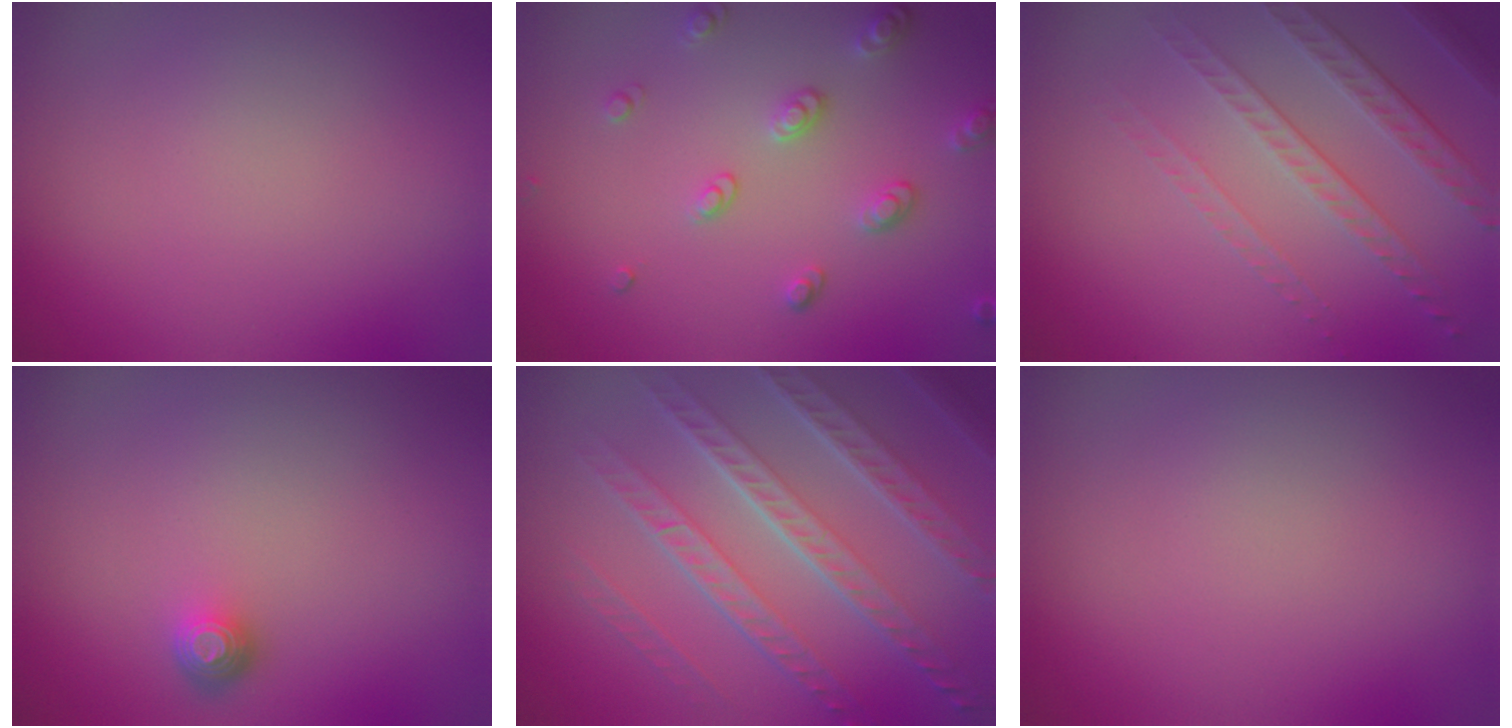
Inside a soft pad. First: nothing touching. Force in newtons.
{"total": 2.6, "press": 2.6, "slide": 0.6}
{"total": 4.6, "press": 3.1, "slide": 3.4}
{"total": 1.4, "press": 1.1, "slide": 0.9}
{"total": 7.5, "press": 5.3, "slide": 5.3}
{"total": 0.0}